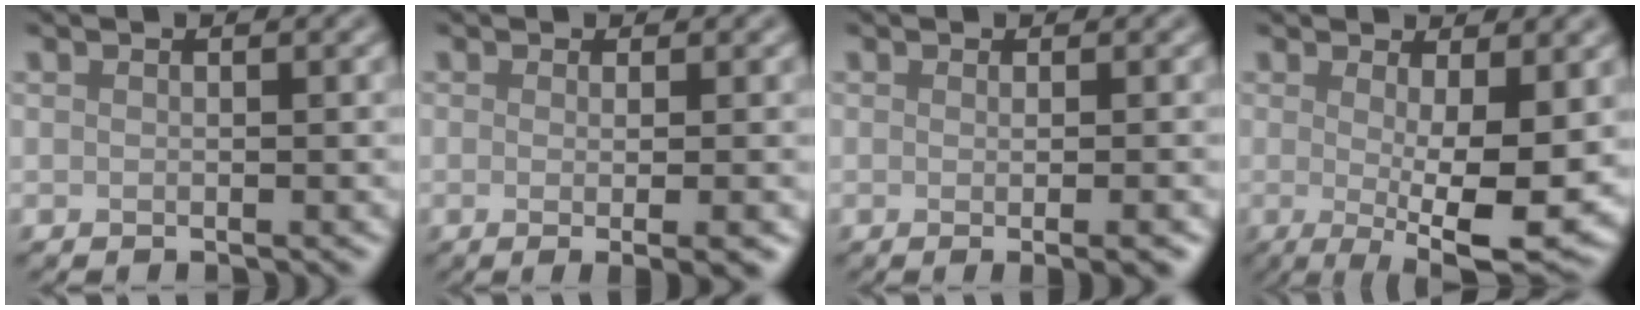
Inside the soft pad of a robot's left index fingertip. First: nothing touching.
{"total": 3.6, "force": [-0.5, 1.0, 3.5], "torque": [-0.032, 0.002, -0.011]}
{"total": 3.2, "force": [-0.5, 1.0, 3.0], "torque": [-0.020, 0.002, -0.006]}
{"total": 8.7, "force": [-0.4, 2.2, 8.4], "torque": [-0.121, -0.019, -0.001]}